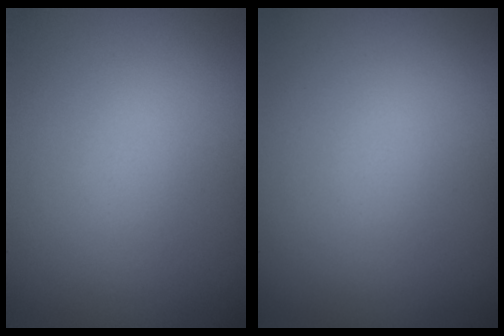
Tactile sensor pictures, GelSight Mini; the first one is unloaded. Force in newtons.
{"total": 0.0}